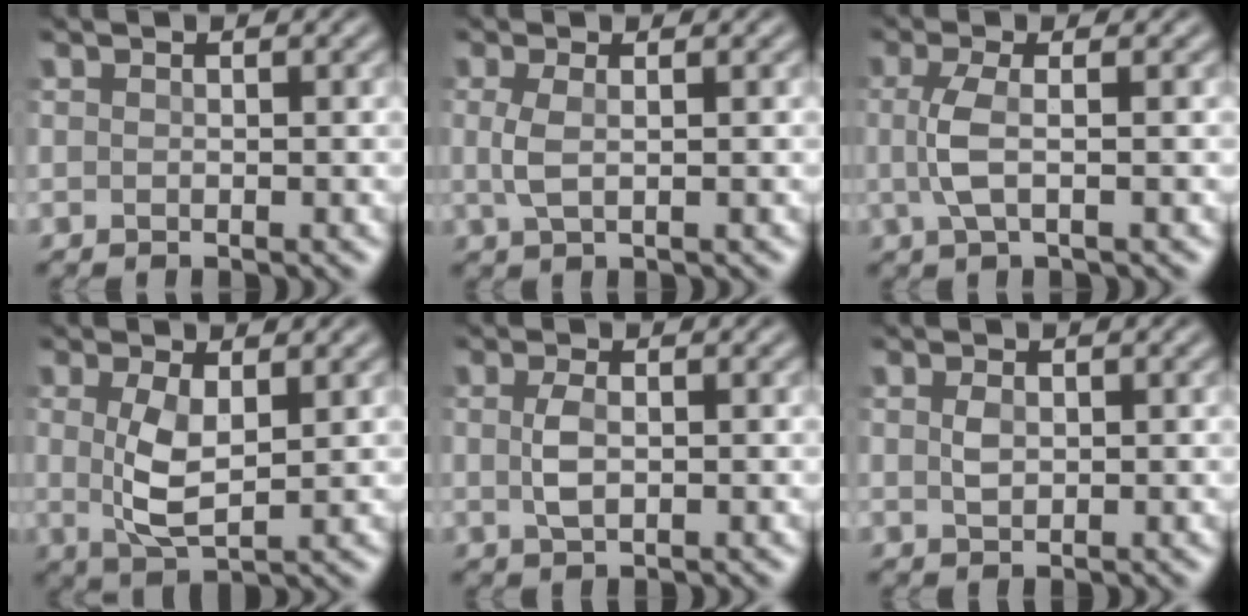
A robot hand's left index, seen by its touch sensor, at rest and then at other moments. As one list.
[{"total": 1.9, "force": [-0.1, 0.7, 1.8], "torque": [-0.045, 0.000, 0.000]}, {"total": 2.8, "force": [-0.2, 0.6, 2.7], "torque": [-0.063, 0.000, -0.005]}, {"total": 3.6, "force": [0.4, 1.2, 3.4], "torque": [-0.076, -0.001, 0.012]}, {"total": 2.1, "force": [-0.1, 1.0, 1.8], "torque": [-0.041, 0.000, -0.002]}, {"total": 1.1, "force": [0.0, 0.7, 0.9], "torque": [-0.020, 0.001, 0.000]}]